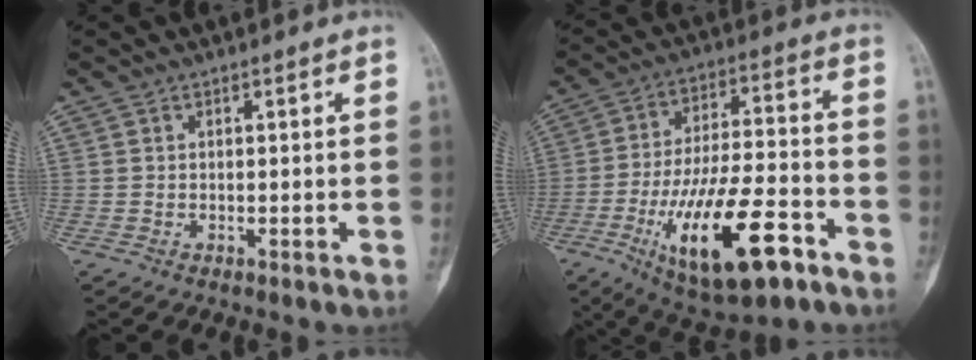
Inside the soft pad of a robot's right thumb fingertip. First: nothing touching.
{"total": 20.4, "force": [-9.2, 7.2, 16.7], "torque": [-0.297, 0.038, -0.146]}